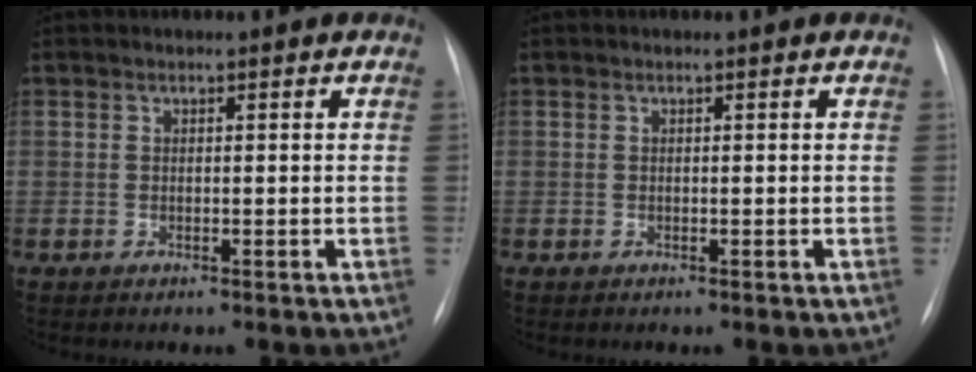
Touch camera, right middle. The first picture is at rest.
{"total": 0.0}